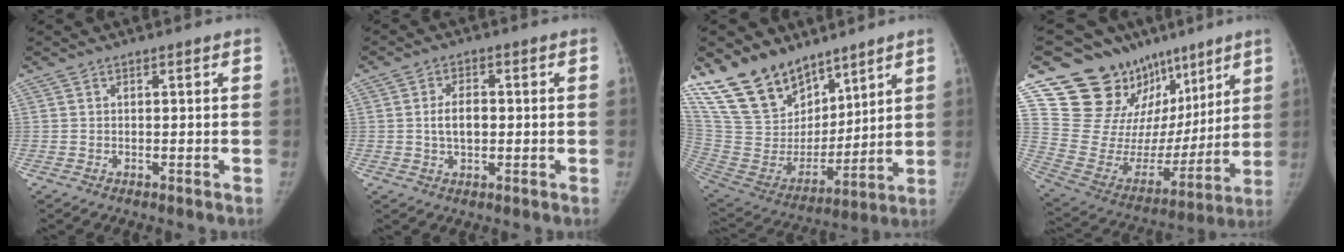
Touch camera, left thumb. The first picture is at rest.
{"total": 4.7, "force": [0.0, 2.8, 3.7], "torque": [-0.063, 0.007, -0.001]}
{"total": 20.1, "force": [14.8, 11.0, 8.1], "torque": [-0.107, -0.064, 0.290]}
{"total": 23.8, "force": [15.7, 15.0, 9.8], "torque": [-0.107, -0.050, 0.263]}